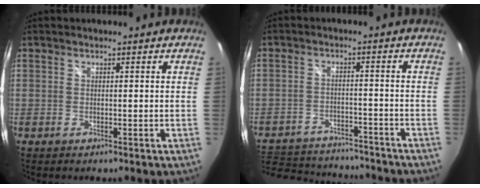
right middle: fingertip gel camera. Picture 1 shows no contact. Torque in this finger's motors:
{"motor_torque": [0.42, -0.64, -0.06, 0.00]}